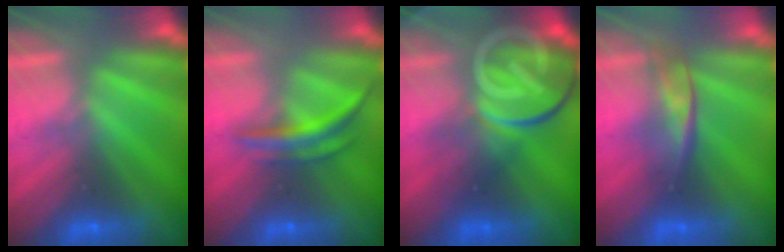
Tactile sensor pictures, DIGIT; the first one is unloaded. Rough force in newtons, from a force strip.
{"total": 3.6}
{"total": 10.8}
{"total": 2.2}